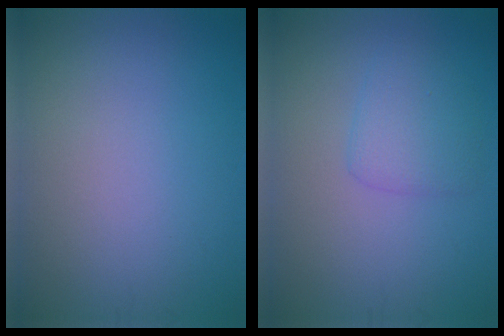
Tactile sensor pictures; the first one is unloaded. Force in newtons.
{"total": 2.4, "press": 2.4, "slide": 0.1}